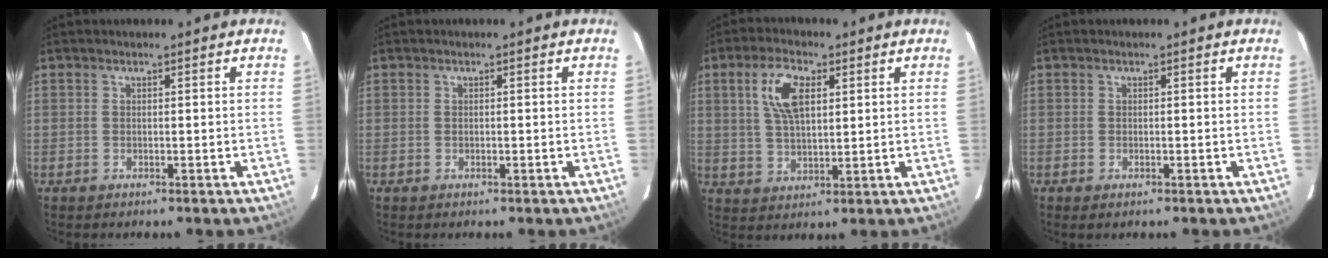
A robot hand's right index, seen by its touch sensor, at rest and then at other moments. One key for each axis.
{"total": 0.0}
{"total": 8.4, "fx": 2.9, "fy": 4.0, "fz": 6.8, "tx": -0.132, "ty": 0.012, "tz": 0.059}
{"total": 0.8, "fx": -0.5, "fy": 0.4, "fz": 0.5, "tx": -0.009, "ty": -0.002, "tz": -0.008}